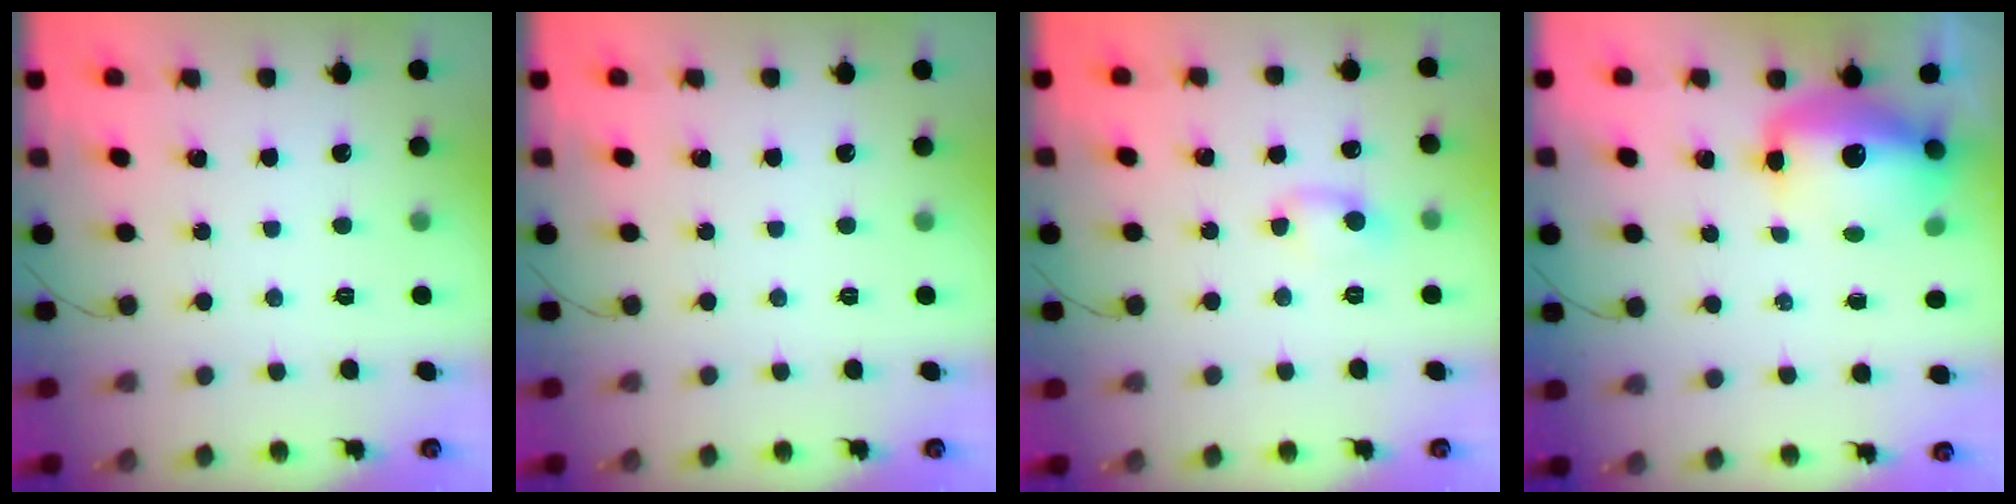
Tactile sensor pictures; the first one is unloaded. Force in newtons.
{"total": 0.0}
{"total": 4.3, "press": 4.2, "slide": 0.9}
{"total": 12.3, "press": 11.8, "slide": 3.4}